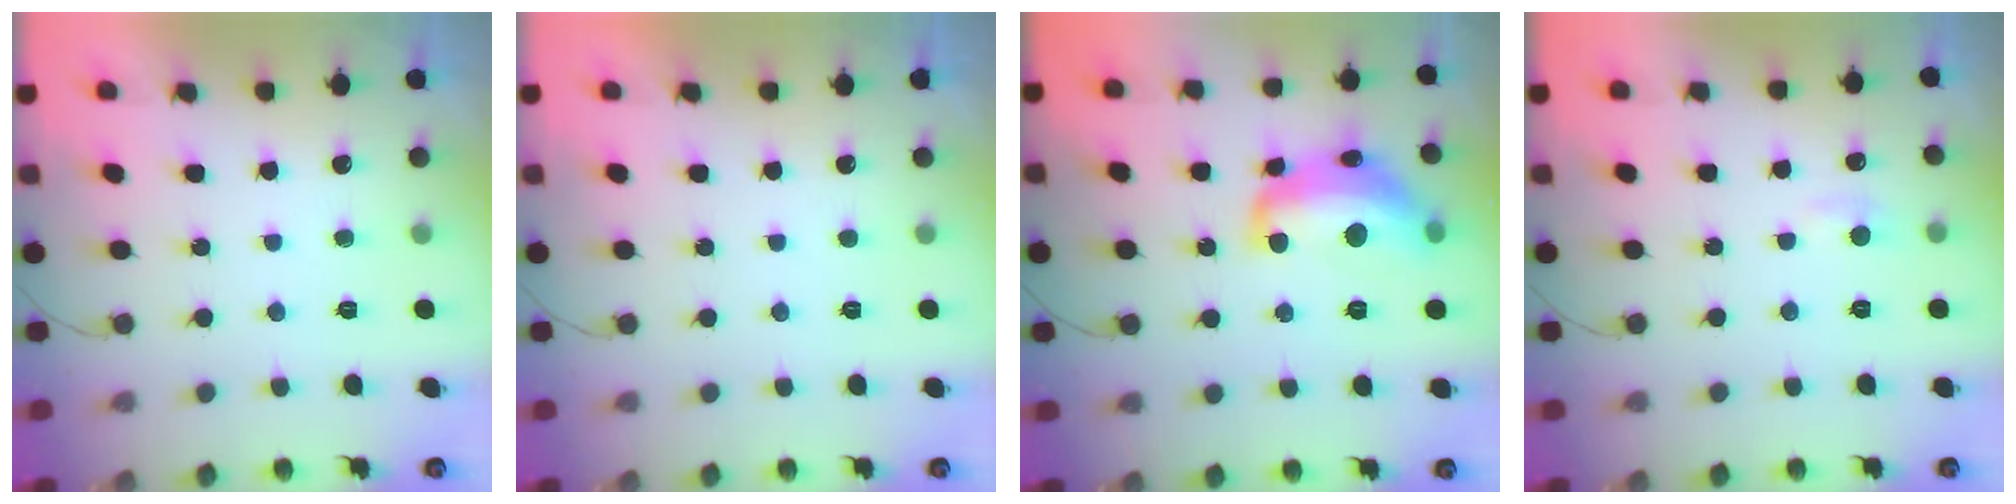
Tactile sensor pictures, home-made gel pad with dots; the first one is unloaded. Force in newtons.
{"total": 0.0}
{"total": 16.2, "press": 16.2, "slide": 1.0}
{"total": 5.4, "press": 5.4, "slide": 0.7}